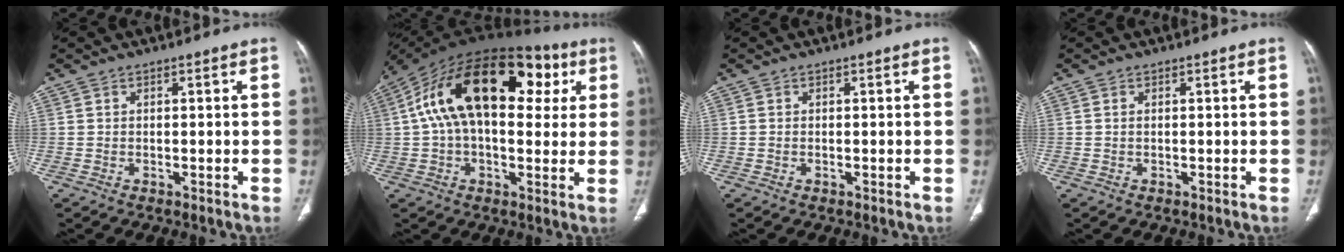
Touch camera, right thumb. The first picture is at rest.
{"total": 26.0, "force": [7.1, 14.3, 20.5], "torque": [-0.338, 0.055, 0.104]}
{"total": 0.0}
{"total": 0.0}